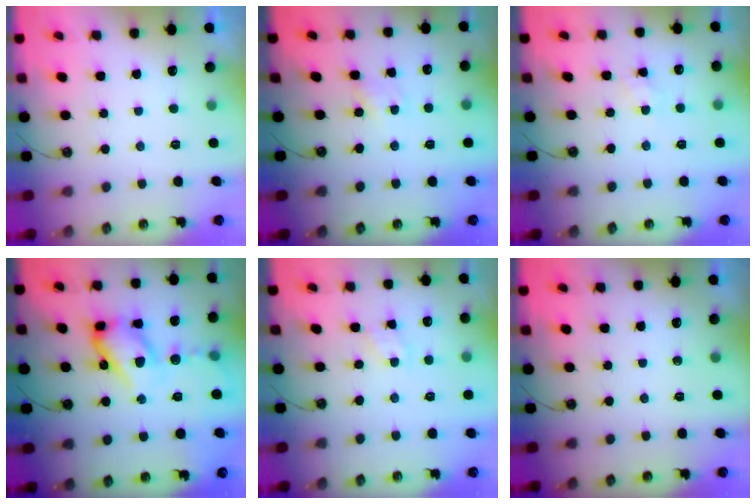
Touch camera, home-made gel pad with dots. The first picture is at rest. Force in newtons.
{"total": 2.7, "press": 2.7, "slide": 0.4}
{"total": 5.5, "press": 5.4, "slide": 0.7}
{"total": 17.3, "press": 17.2, "slide": 2.3}
{"total": 2.8, "press": 2.8, "slide": 0.4}
{"total": 0.0}